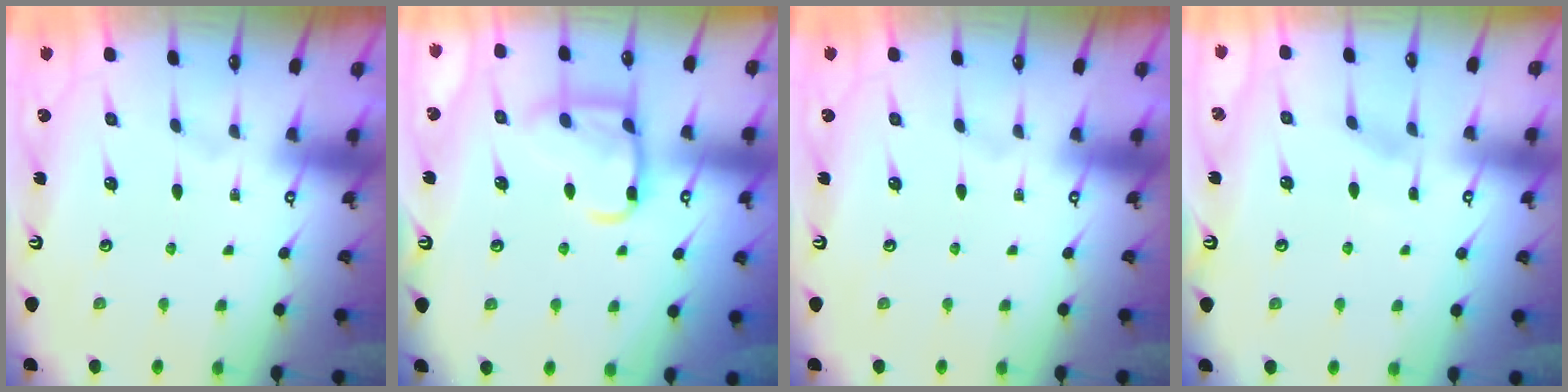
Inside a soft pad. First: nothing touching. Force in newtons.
{"total": 13.8, "press": 13.8, "slide": 1.3}
{"total": 0.0}
{"total": 3.0, "press": 3.0, "slide": 0.4}